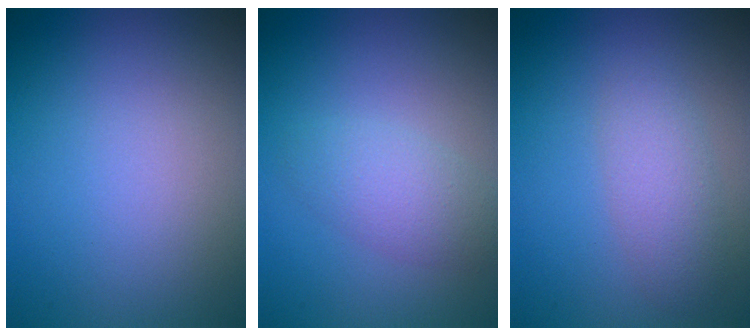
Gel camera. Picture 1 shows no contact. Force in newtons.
{"total": 2.6, "press": 2.6, "slide": 0.1}
{"total": 2.5, "press": 2.5, "slide": 0.1}